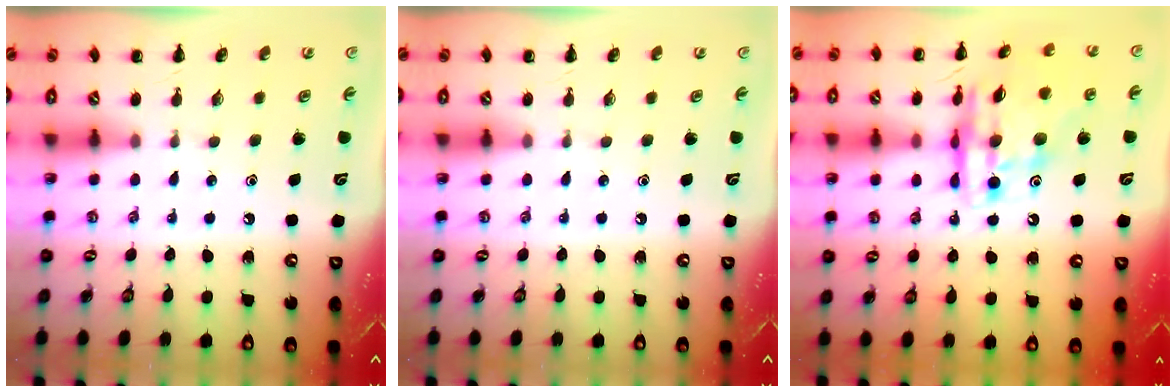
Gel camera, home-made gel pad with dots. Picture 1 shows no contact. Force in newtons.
{"total": 0.0}
{"total": 16.7, "press": 16.1, "slide": 4.4}